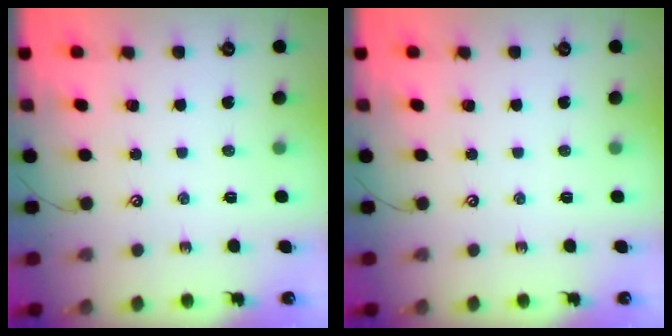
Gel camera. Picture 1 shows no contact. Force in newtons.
{"total": 0.0}